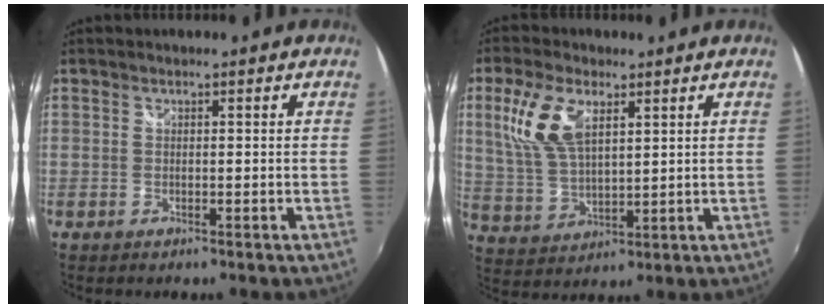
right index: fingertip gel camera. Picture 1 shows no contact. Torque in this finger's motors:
{"motor_torque": [0.30, 0.27, 0.28, 0.16]}